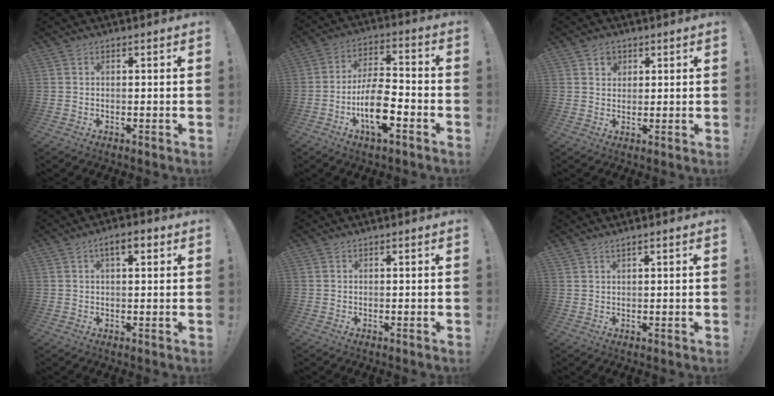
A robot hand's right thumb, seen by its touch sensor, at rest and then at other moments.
{"total": 14.1, "force": [-5.7, 5.8, 11.5], "torque": [-0.216, 0.020, -0.099]}
{"total": 3.2, "force": [1.6, 2.7, 0.7], "torque": [0.000, -0.008, 0.026]}
{"total": 4.8, "force": [2.0, 1.8, 4.0], "torque": [-0.058, 0.000, 0.028]}
{"total": 0.0}
{"total": 1.7, "force": [1.2, 0.2, 1.1], "torque": [-0.024, -0.002, 0.022]}